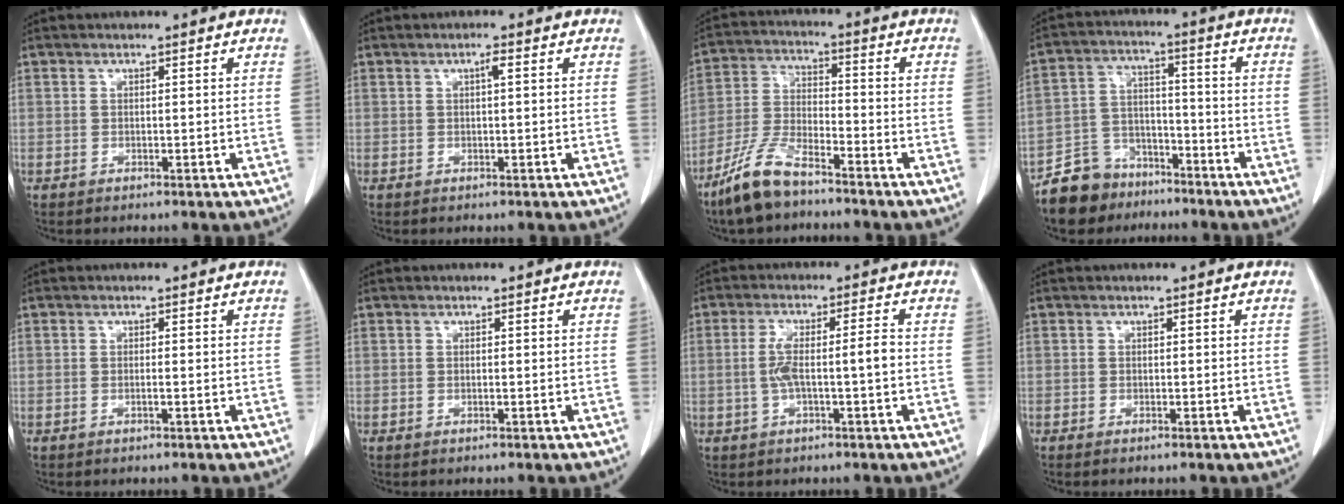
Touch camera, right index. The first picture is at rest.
{"total": 1.2, "force": [0.3, 0.2, 1.1], "torque": [-0.023, 0.003, 0.004]}
{"total": 9.3, "force": [-7.2, 2.3, 5.4], "torque": [-0.125, -0.015, -0.146]}
{"total": 9.6, "force": [-7.7, 5.5, 1.3], "torque": [-0.039, 0.027, -0.142]}
{"total": 0.7, "force": [-0.3, -0.1, 0.6], "torque": [-0.011, 0.000, -0.004]}
{"total": 0.0}
{"total": 5.5, "force": [-0.8, 0.5, 5.5], "torque": [-0.112, 0.017, -0.010]}
{"total": 0.6, "force": [-0.5, 0.1, 0.3], "torque": [-0.013, -0.003, -0.008]}